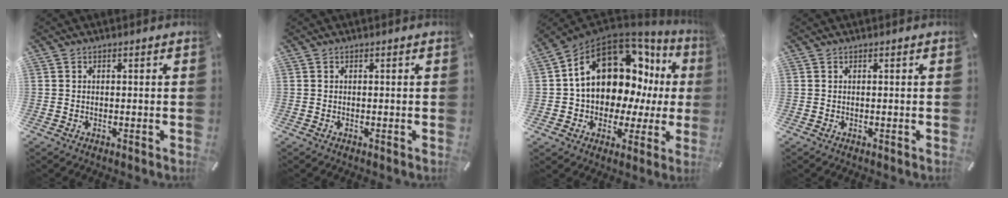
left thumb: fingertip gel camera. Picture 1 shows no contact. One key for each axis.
{"total": 0.0}
{"total": 18.0, "fx": 6.9, "fy": 12.2, "fz": 11.4, "tx": -0.188, "ty": -0.057, "tz": 0.116}
{"total": 0.0}